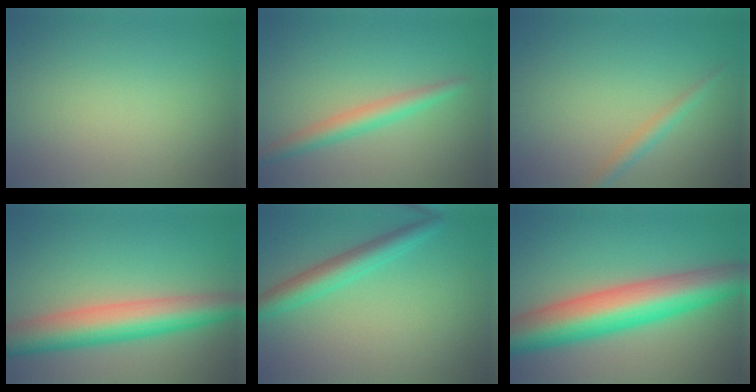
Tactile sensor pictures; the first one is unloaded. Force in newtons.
{"total": 2.6, "press": 2.6, "slide": 0.1}
{"total": 1.6, "press": 1.6, "slide": 0.0}
{"total": 7.2, "press": 7.2, "slide": 0.1}
{"total": 3.5, "press": 3.5, "slide": 0.1}
{"total": 10.2, "press": 10.2, "slide": 0.3}